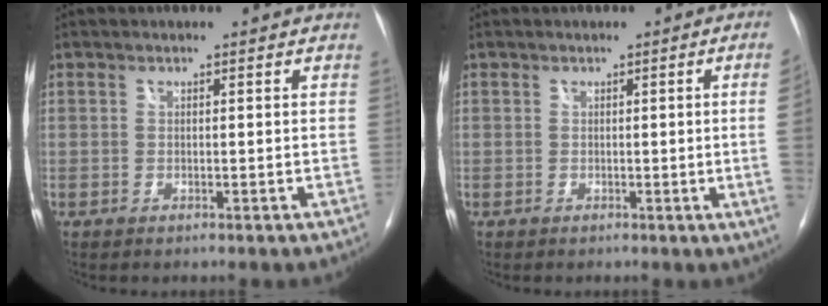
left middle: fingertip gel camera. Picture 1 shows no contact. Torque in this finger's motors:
{"motor_torque": [1.12, -1.02, -0.75, -0.07]}